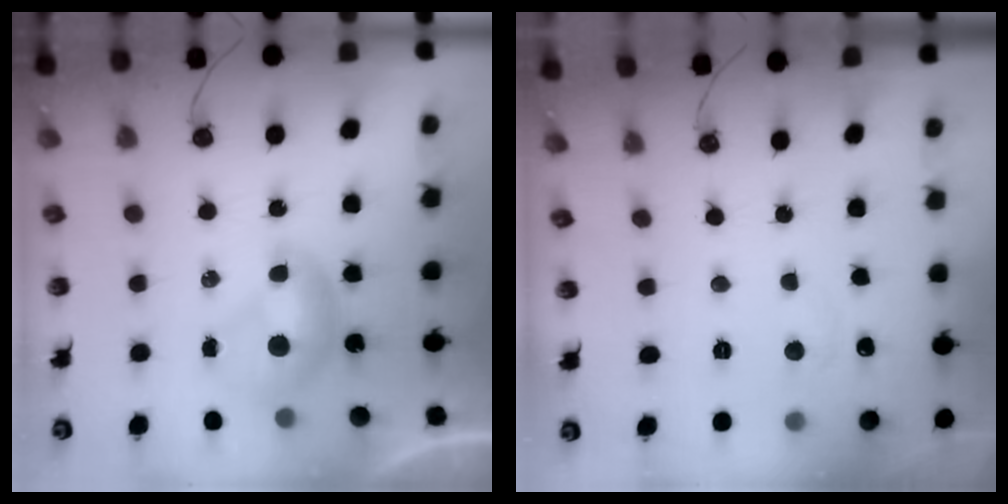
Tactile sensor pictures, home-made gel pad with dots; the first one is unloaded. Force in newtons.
{"total": 0.7, "press": 0.2, "slide": 0.7}